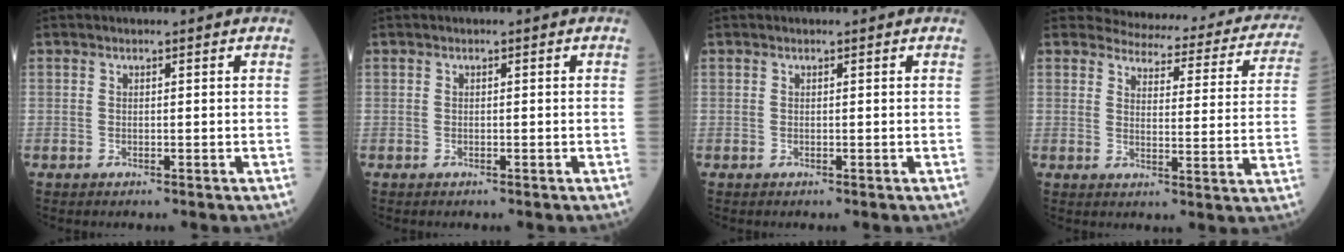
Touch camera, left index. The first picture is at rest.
{"total": 0.0}
{"total": 0.0}
{"total": 18.3, "force": [17.5, 4.3, 3.0], "torque": [-0.007, -0.054, 0.177]}